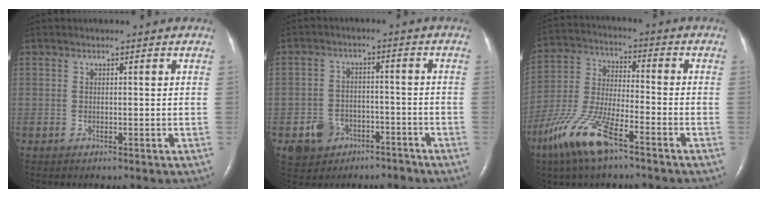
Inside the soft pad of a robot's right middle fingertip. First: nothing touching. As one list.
[{"total": 7.0, "force": [-4.5, 5.0, 2.0], "torque": [-0.048, 0.014, -0.065]}, {"total": 12.2, "force": [-7.6, 2.7, 9.2], "torque": [-0.209, -0.016, -0.147]}]